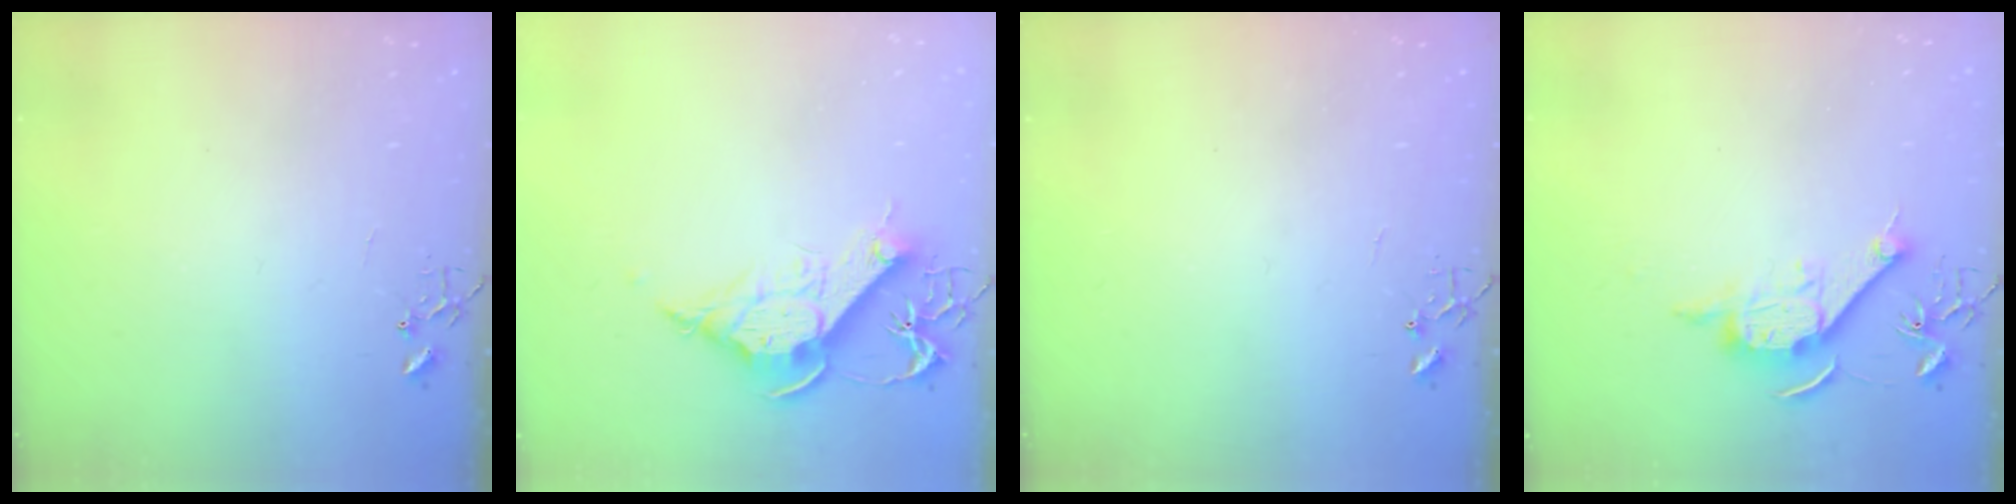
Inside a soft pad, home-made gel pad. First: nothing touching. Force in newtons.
{"total": 12.5, "press": 12.4, "slide": 1.5}
{"total": 0.0}
{"total": 11.3, "press": 11.3, "slide": 0.5}